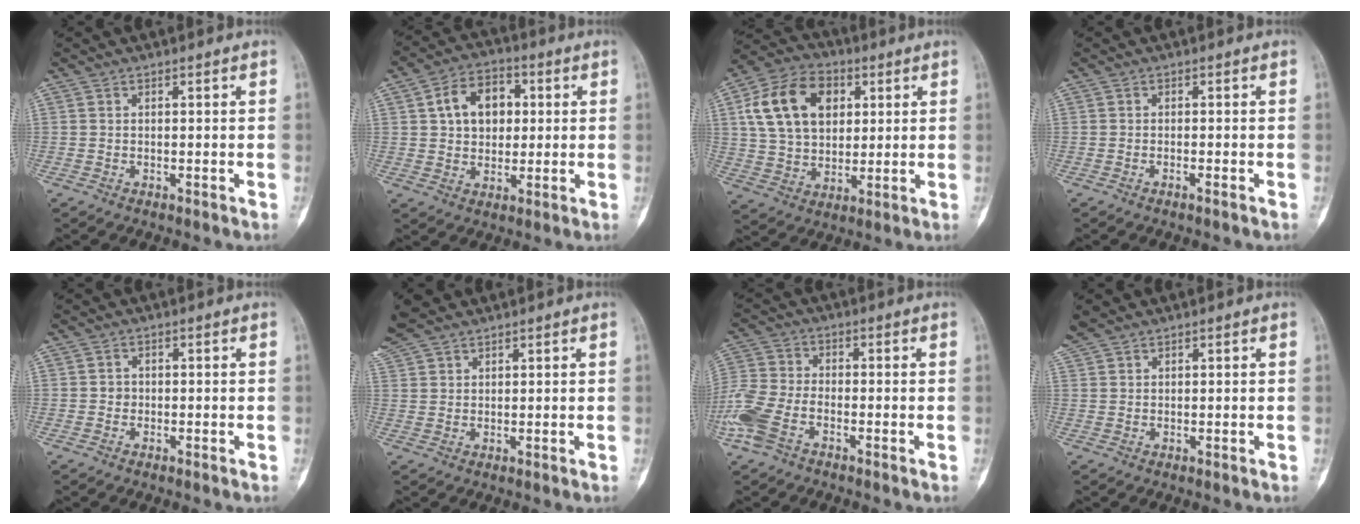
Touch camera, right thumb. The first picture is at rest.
{"total": 10.6, "force": [2.2, 7.7, 7.0], "torque": [-0.084, 0.007, 0.032]}
{"total": 16.7, "force": [4.8, 11.8, 10.8], "torque": [-0.170, 0.003, 0.086]}
{"total": 1.0, "force": [-0.7, 0.0, 0.7], "torque": [-0.016, 0.005, -0.011]}
{"total": 1.0, "force": [-0.3, 0.9, 0.3], "torque": [0.006, 0.006, -0.007]}
{"total": 6.7, "force": [5.3, 2.9, 3.0], "torque": [-0.068, 0.011, 0.115]}
{"total": 10.0, "force": [-4.6, 5.3, 7.0], "torque": [-0.180, 0.014, -0.097]}
{"total": 2.9, "force": [2.4, 1.1, 1.1], "torque": [-0.028, 0.016, 0.053]}